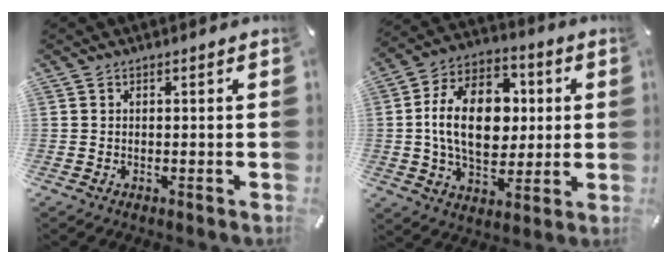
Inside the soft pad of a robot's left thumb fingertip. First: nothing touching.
{"total": 18.5, "force": [0.8, 12.5, 13.6], "torque": [-0.262, 0.012, 0.008]}